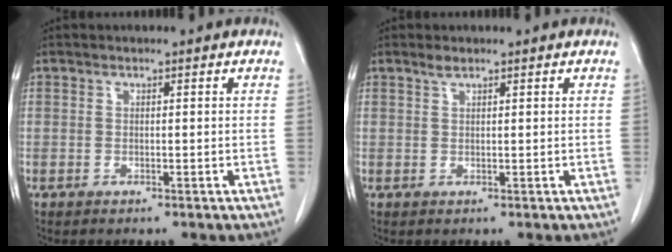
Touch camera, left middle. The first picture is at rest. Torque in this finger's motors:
{"motor_torque": [0.45, -0.39, -0.01, 0.01]}